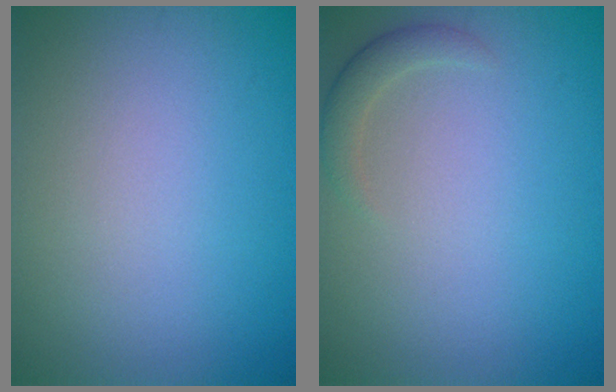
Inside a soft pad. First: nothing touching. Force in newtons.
{"total": 1.6, "press": 1.6, "slide": 0.1}